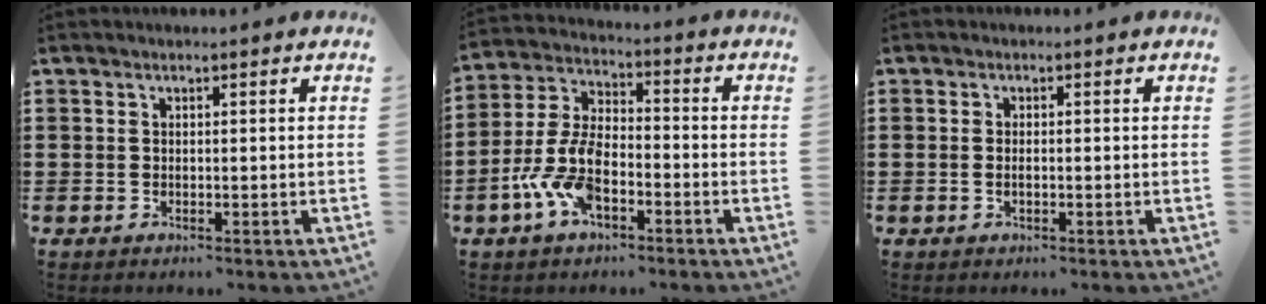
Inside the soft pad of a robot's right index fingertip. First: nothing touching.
{"total": 9.4, "force": [-3.9, 4.5, 7.2], "torque": [-0.184, -0.005, -0.080]}
{"total": 1.1, "force": [-0.2, 0.2, 1.0], "torque": [-0.021, -0.005, -0.002]}